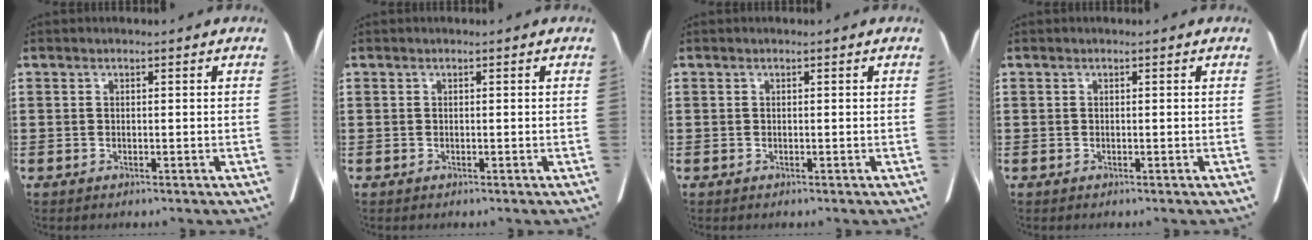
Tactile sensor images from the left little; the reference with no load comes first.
{"total": 0.0}
{"total": 0.0}
{"total": 0.0}